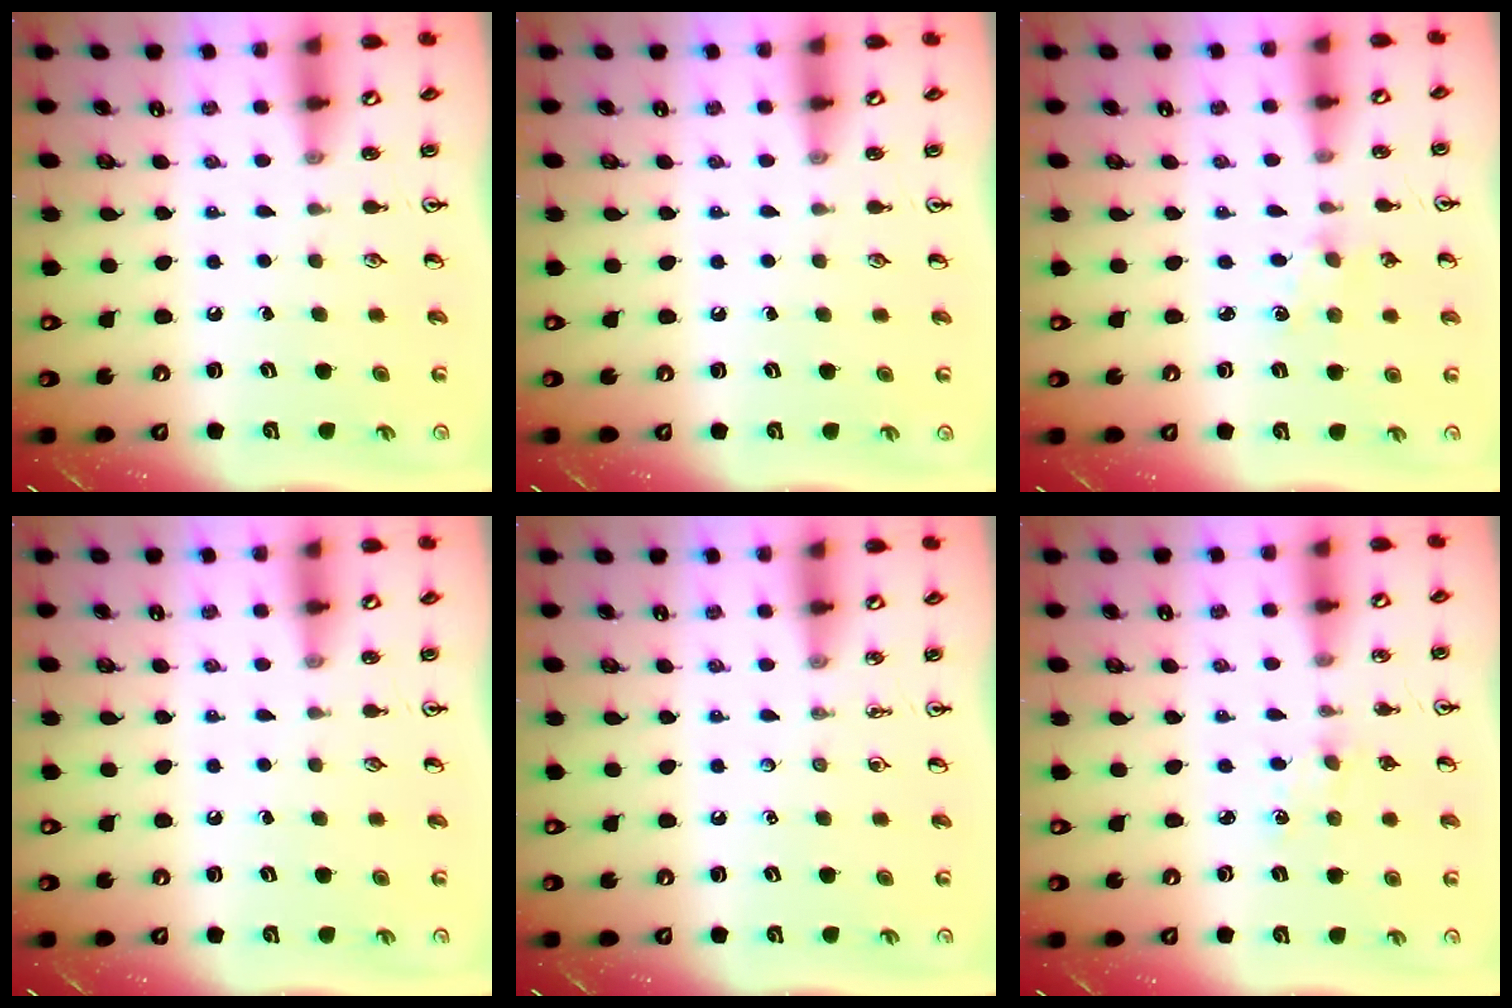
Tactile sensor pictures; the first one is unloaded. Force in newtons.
{"total": 0.0}
{"total": 1.4, "press": 1.4, "slide": 0.2}
{"total": 0.0}
{"total": 0.0}
{"total": 2.1, "press": 2.1, "slide": 0.3}